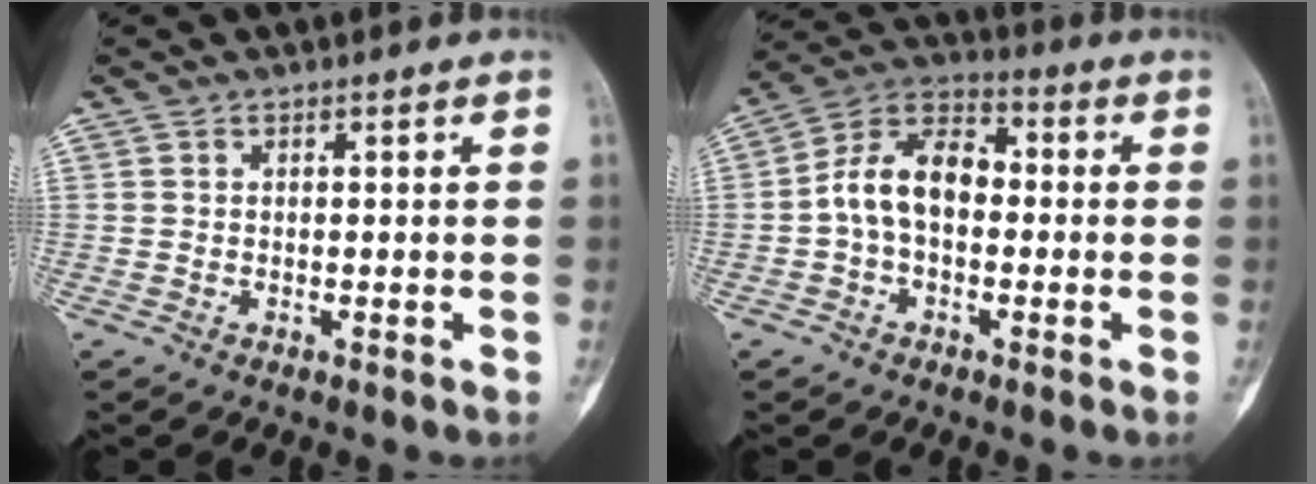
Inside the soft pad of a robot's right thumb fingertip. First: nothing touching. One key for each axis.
{"total": 11.1, "fx": -0.7, "fy": 7.2, "fz": 8.4, "tx": -0.134, "ty": 0.038, "tz": -0.027}